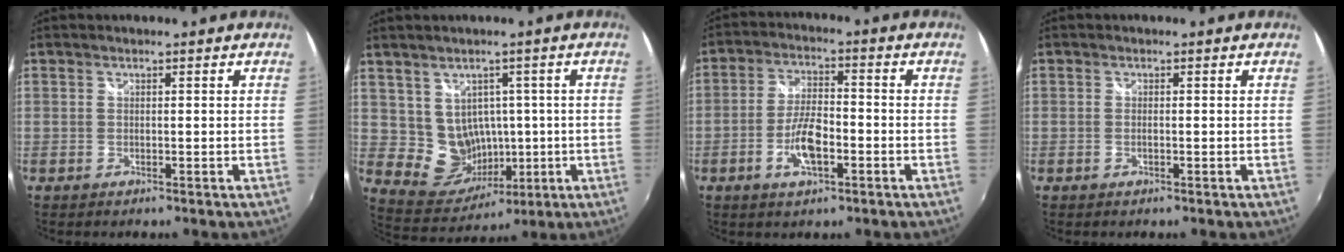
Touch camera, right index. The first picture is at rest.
{"total": 9.2, "force": [0.7, 8.6, 3.2], "torque": [-0.072, 0.001, 0.039]}
{"total": 7.7, "force": [-3.0, 2.9, 6.5], "torque": [-0.133, 0.001, -0.053]}
{"total": 0.6, "force": [-0.1, 0.1, 0.5], "torque": [-0.013, 0.000, -0.004]}